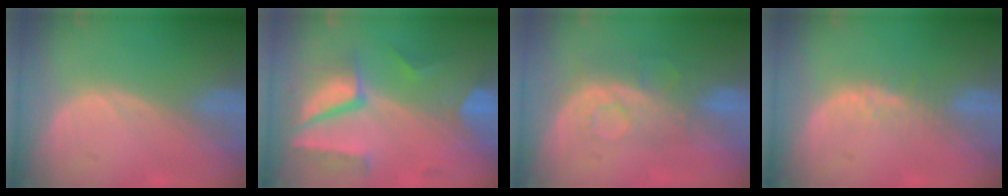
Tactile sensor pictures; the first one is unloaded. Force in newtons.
{"total": 9.9, "press": 8.5, "slide": 5.1}
{"total": 8.5, "press": 7.2, "slide": 4.6}
{"total": 2.5, "press": 2.4, "slide": 0.2}